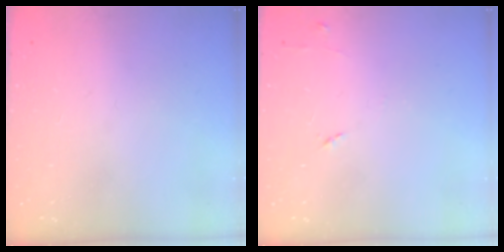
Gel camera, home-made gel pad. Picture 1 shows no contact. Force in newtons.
{"total": 5.3, "press": 5.2, "slide": 0.8}